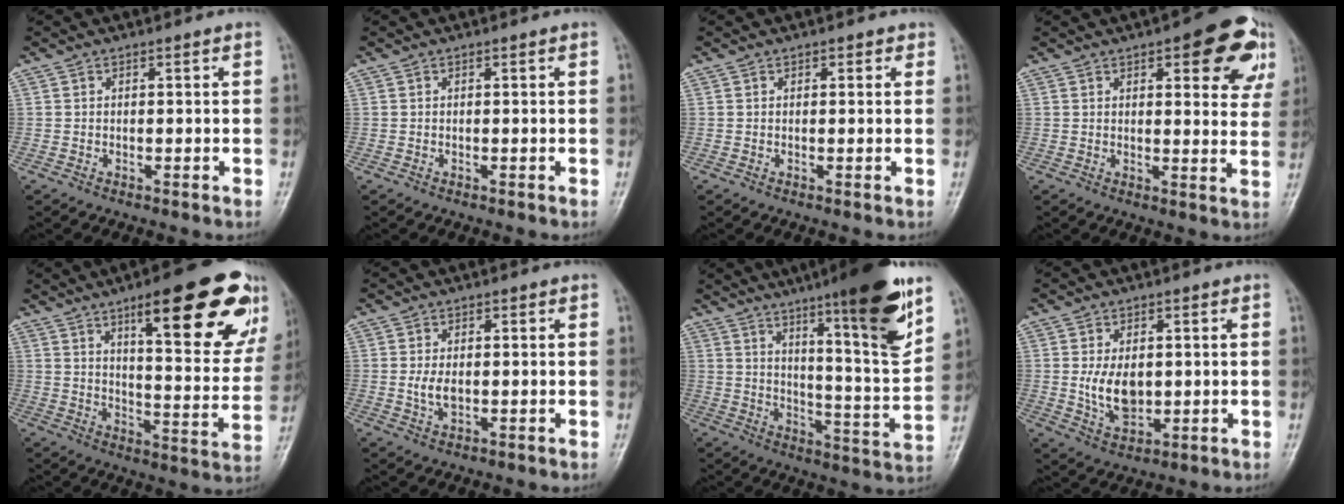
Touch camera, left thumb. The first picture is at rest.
{"total": 0.0}
{"total": 1.1, "force": [0.6, 0.7, 0.5], "torque": [0.004, -0.001, 0.003]}
{"total": 14.0, "force": [6.7, 5.2, 11.2], "torque": [-0.093, -0.022, 0.074]}
{"total": 24.4, "force": [12.8, 6.5, 19.7], "torque": [-0.234, -0.044, 0.181]}
{"total": 3.2, "force": [-0.1, 1.9, 2.5], "torque": [-0.051, -0.005, -0.003]}
{"total": 20.4, "force": [12.1, 2.3, 16.3], "torque": [-0.210, -0.064, 0.183]}
{"total": 7.3, "force": [0.3, 4.8, 5.6], "torque": [-0.087, -0.011, 0.016]}